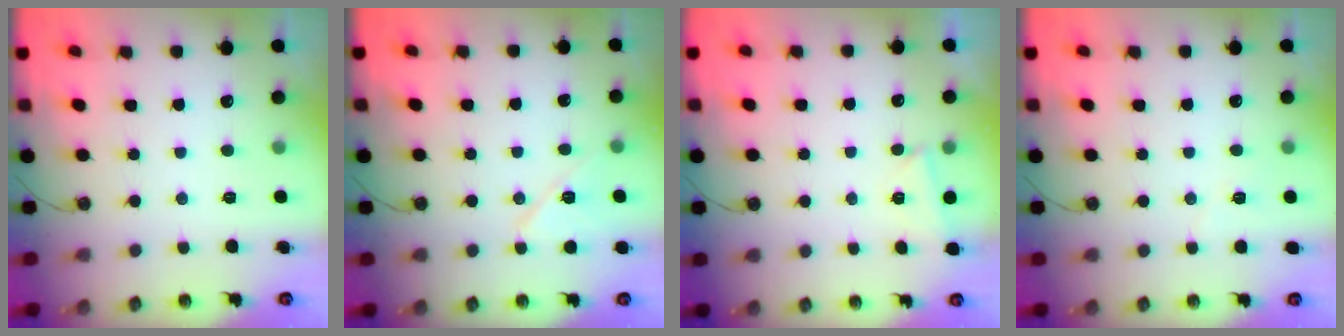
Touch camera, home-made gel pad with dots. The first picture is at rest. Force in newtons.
{"total": 8.6, "press": 8.5, "slide": 0.9}
{"total": 1.6, "press": 1.6, "slide": 0.3}
{"total": 5.2, "press": 4.7, "slide": 2.1}